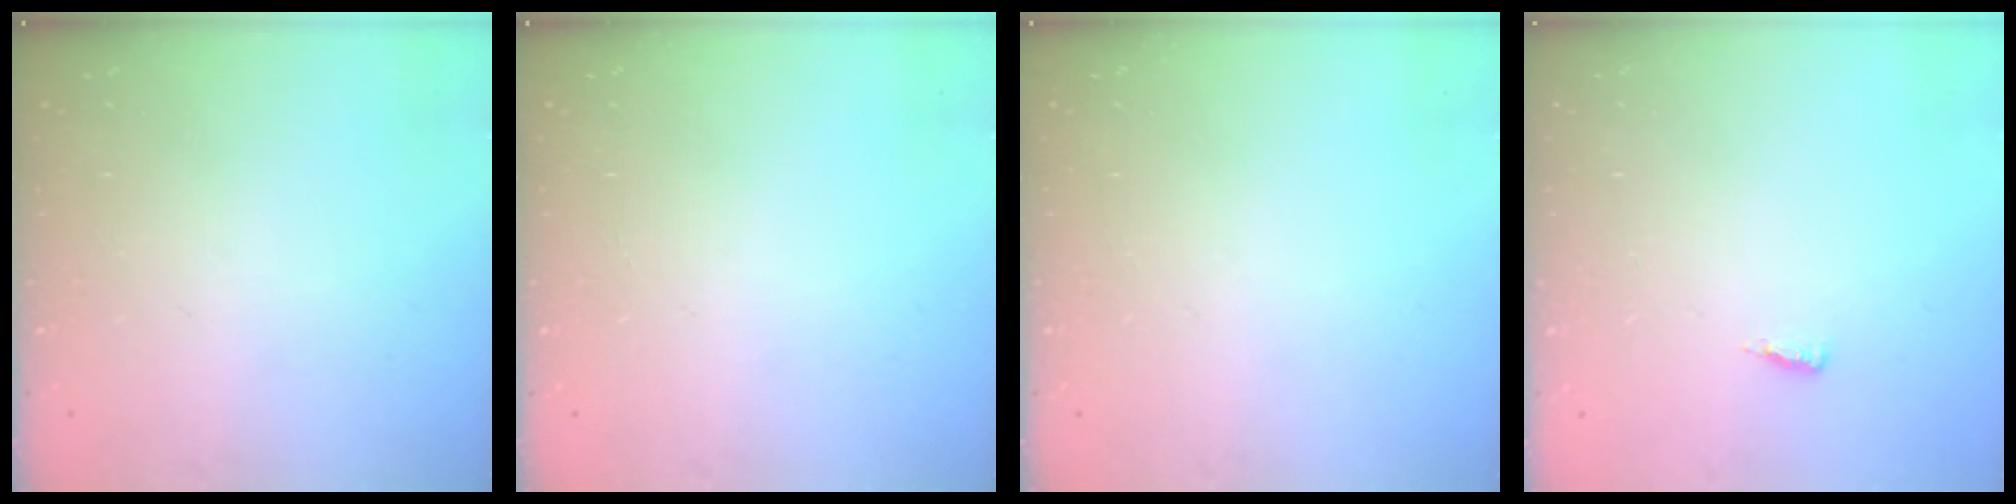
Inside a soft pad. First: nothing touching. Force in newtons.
{"total": 0.0}
{"total": 0.0}
{"total": 3.7, "press": 3.7, "slide": 0.5}